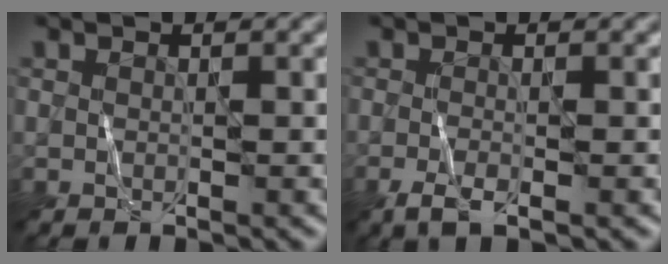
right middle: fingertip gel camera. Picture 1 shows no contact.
{"total": 2.0, "force": [-1.0, 0.5, 1.7], "torque": [-0.034, -0.002, -0.021]}